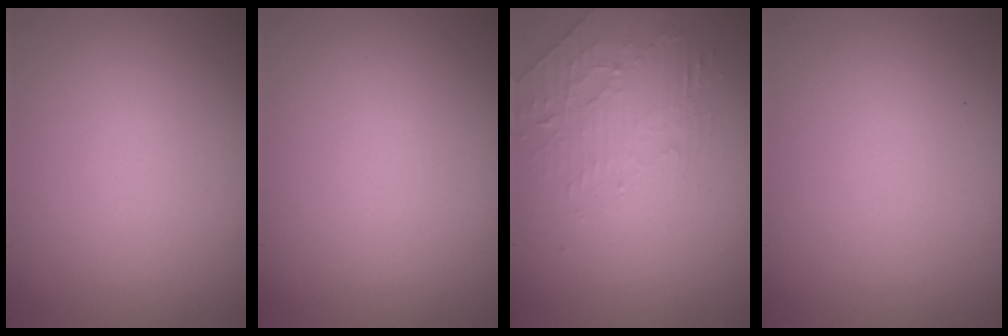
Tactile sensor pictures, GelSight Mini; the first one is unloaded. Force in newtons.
{"total": 0.0}
{"total": 2.1, "press": 1.2, "slide": 1.7}
{"total": 0.0}